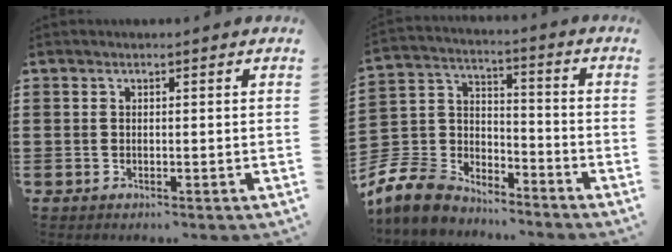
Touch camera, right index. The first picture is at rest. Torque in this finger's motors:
{"motor_torque": [-0.57, 0.68, -1.05, -0.21]}